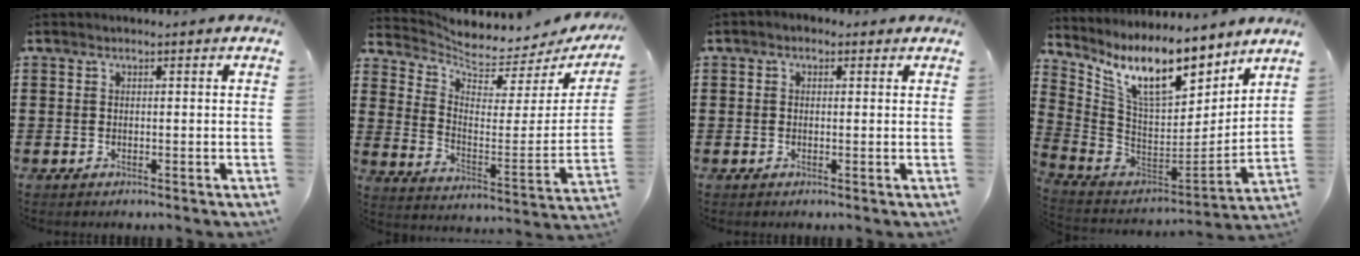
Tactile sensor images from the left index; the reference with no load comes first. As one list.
[{"total": 4.1, "force": [4.0, 0.5, 0.7], "torque": [-0.041, -0.043, 0.063]}, {"total": 1.0, "force": [0.0, 0.8, 0.6], "torque": [-0.012, 0.006, -0.002]}, {"total": 12.7, "force": [8.7, 3.5, 8.5], "torque": [-0.187, -0.046, 0.154]}]